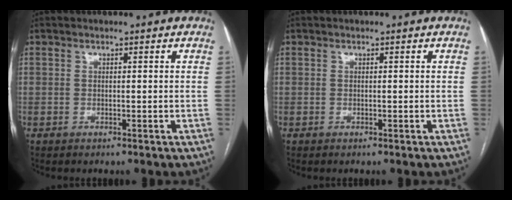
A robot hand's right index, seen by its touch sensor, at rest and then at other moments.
{"total": 0.0}